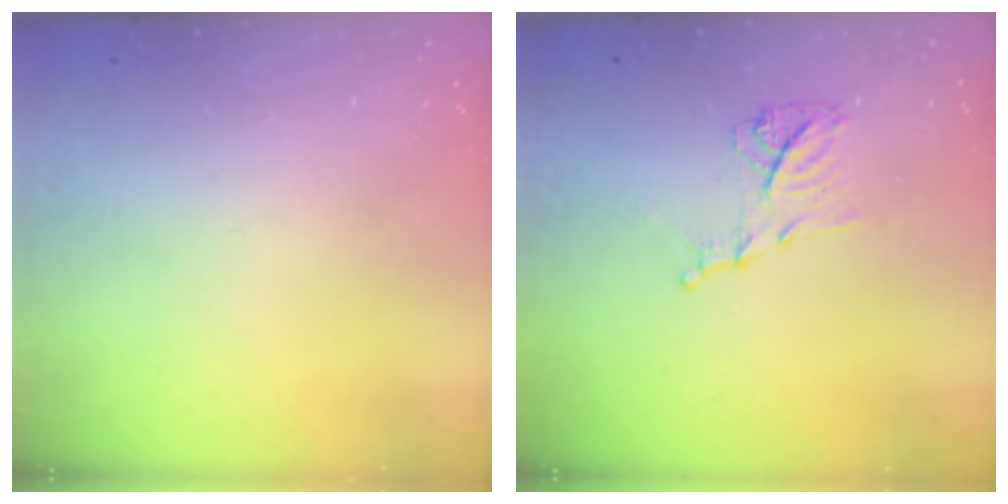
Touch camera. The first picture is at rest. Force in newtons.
{"total": 10.3, "press": 10.3, "slide": 0.5}